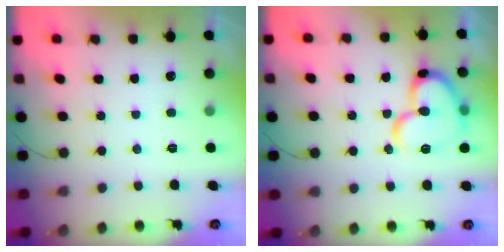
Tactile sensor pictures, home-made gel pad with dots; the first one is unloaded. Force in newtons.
{"total": 16.2, "press": 16.1, "slide": 1.7}